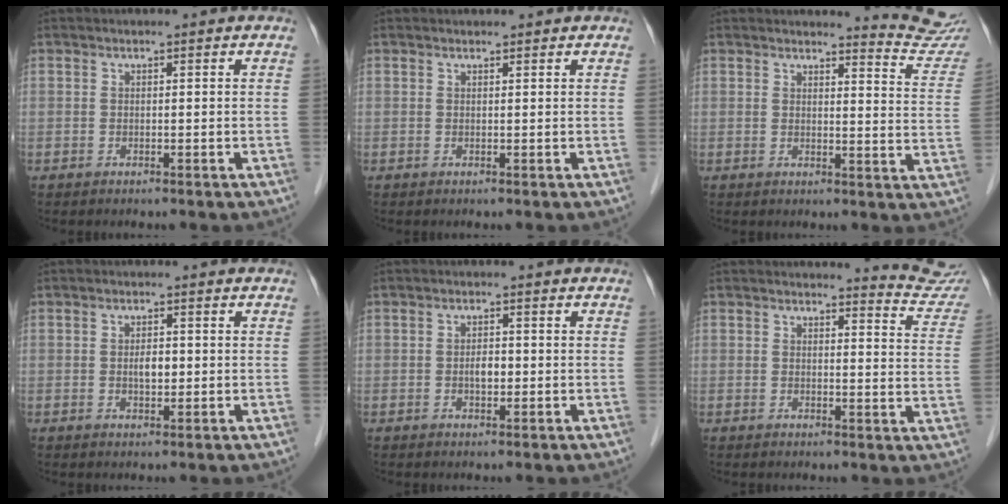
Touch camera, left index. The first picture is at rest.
{"total": 0.9, "force": [0.8, 0.3, 0.1], "torque": [-0.009, 0.009, 0.015]}
{"total": 9.3, "force": [9.2, -0.7, -0.1], "torque": [0.003, -0.090, 0.084]}
{"total": 2.1, "force": [0.0, 1.1, 1.8], "torque": [-0.033, 0.001, 0.001]}
{"total": 1.9, "force": [-0.3, 1.0, 1.5], "torque": [-0.026, 0.002, -0.003]}
{"total": 7.7, "force": [7.7, -0.1, 0.1], "torque": [0.006, -0.067, 0.064]}